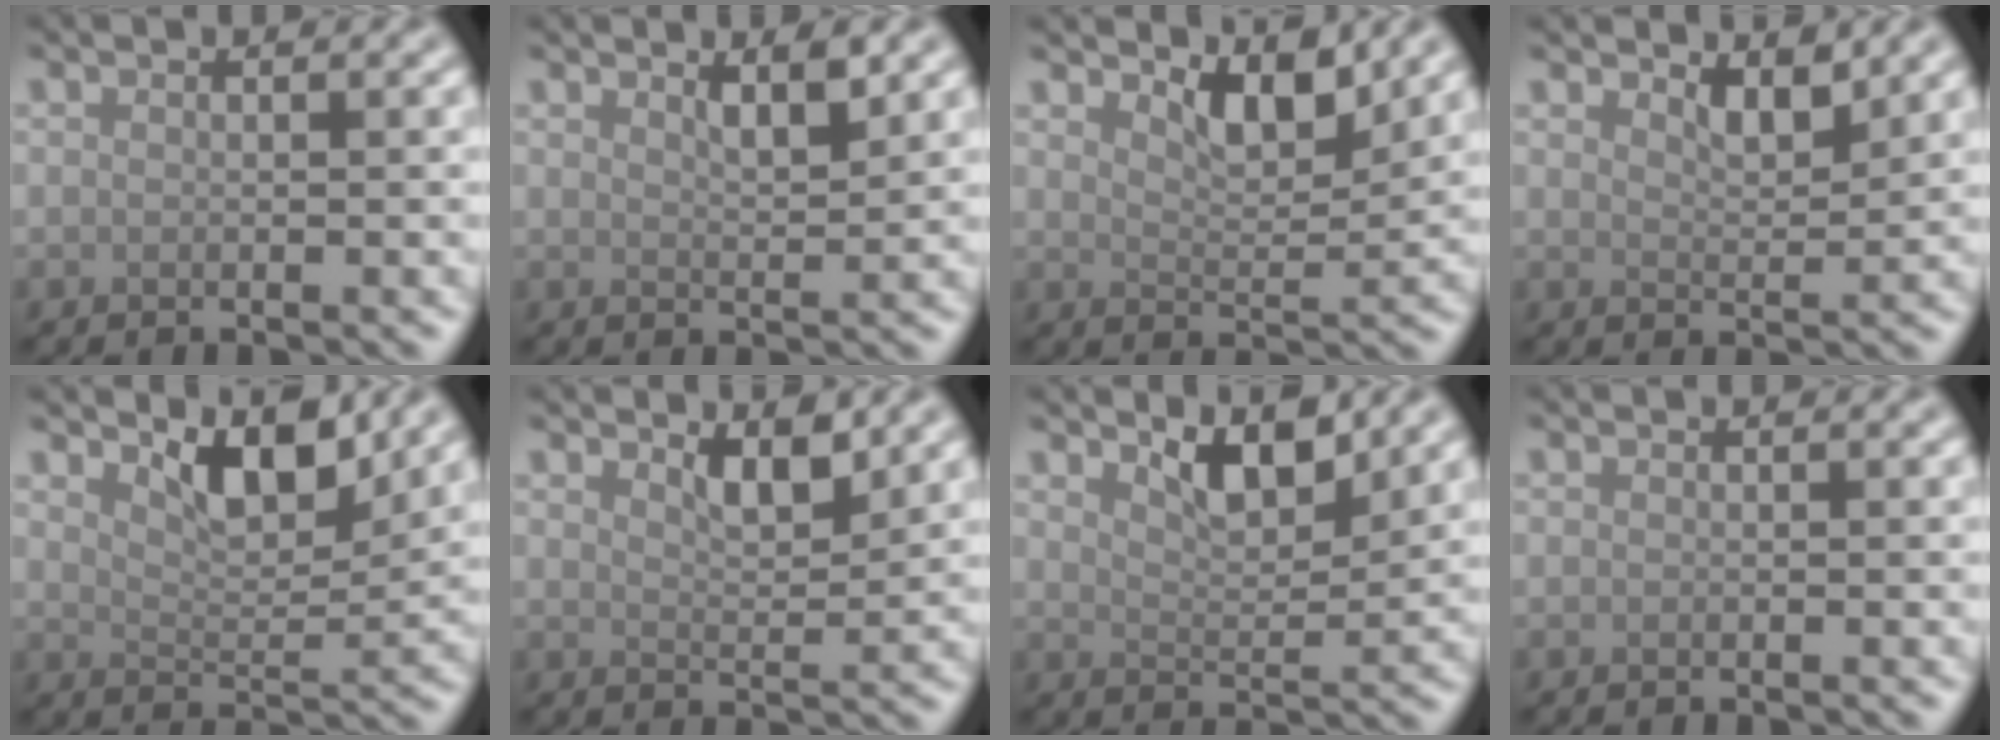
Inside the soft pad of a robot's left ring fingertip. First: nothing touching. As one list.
[{"total": 2.1, "force": [1.6, 0.4, 1.4], "torque": [-0.019, -0.002, 0.026]}, {"total": 3.7, "force": [2.7, 1.2, 2.2], "torque": [-0.044, -0.009, 0.042]}, {"total": 2.3, "force": [1.9, 0.5, 1.2], "torque": [-0.022, -0.007, 0.029]}, {"total": 4.7, "force": [3.3, 1.6, 3.0], "torque": [-0.057, -0.008, 0.051]}, {"total": 2.6, "force": [1.8, 0.7, 1.7], "torque": [-0.031, -0.007, 0.030]}, {"total": 3.9, "force": [2.8, 1.2, 2.4], "torque": [-0.047, -0.007, 0.045]}, {"total": 0.0}]